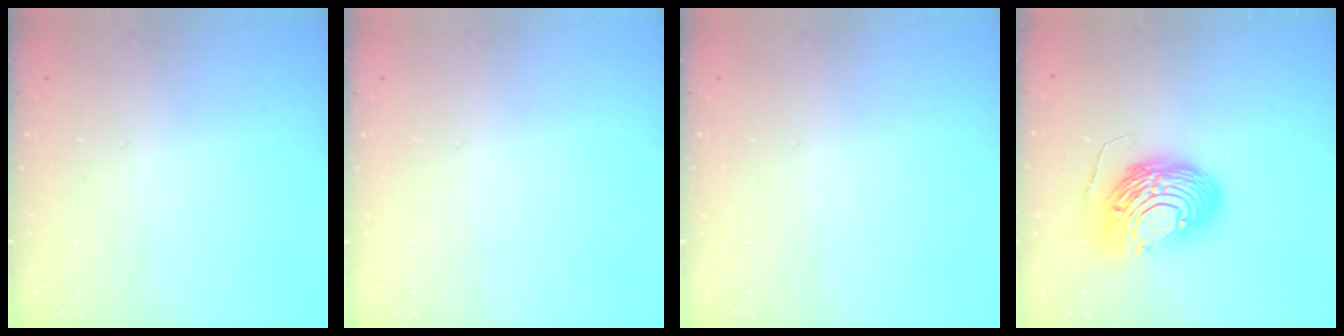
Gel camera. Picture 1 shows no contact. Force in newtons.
{"total": 0.0}
{"total": 0.0}
{"total": 14.7, "press": 14.7, "slide": 1.3}